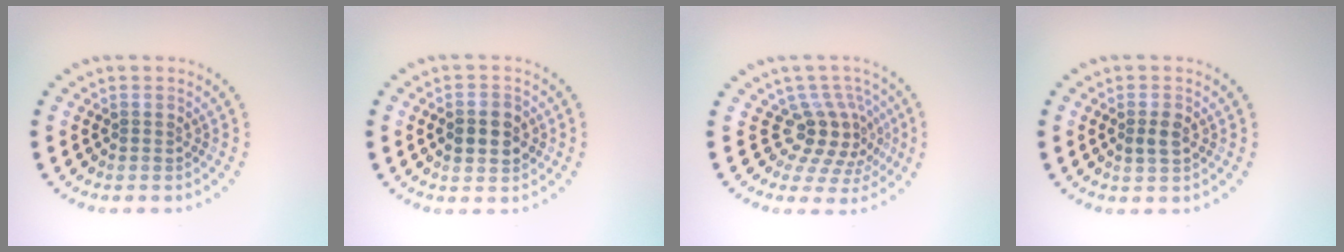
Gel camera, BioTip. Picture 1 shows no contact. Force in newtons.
{"total": 2.5, "press": 2.5, "slide": 0.2}
{"total": 4.0, "press": 2.7, "slide": 2.9}
{"total": 1.5, "press": 1.5, "slide": 0.1}